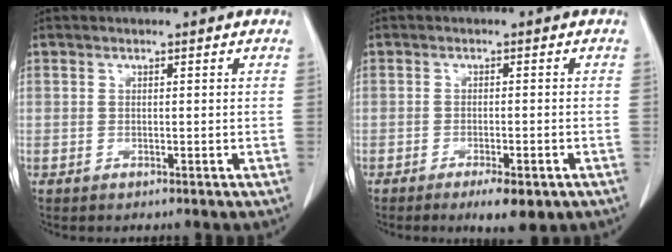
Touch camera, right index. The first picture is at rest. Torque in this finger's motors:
{"motor_torque": [0.27, -0.25, 0.14, 0.05]}